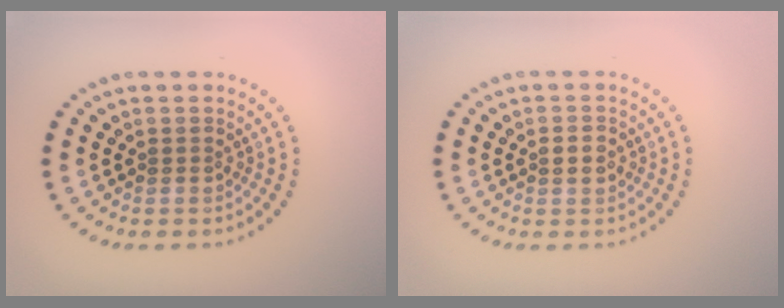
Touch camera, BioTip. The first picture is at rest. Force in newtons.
{"total": 1.0, "press": 1.0, "slide": 0.0}